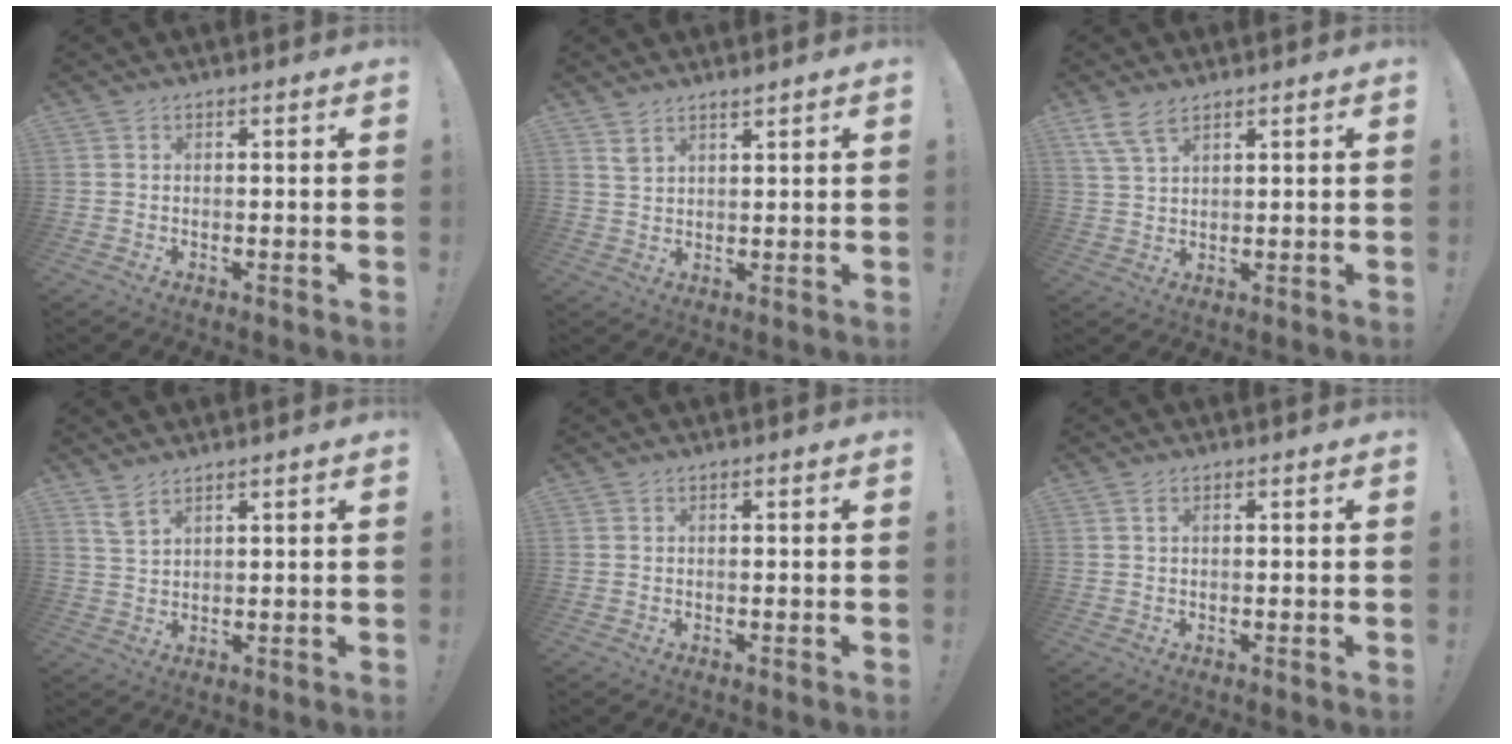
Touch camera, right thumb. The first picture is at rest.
{"total": 3.0, "force": [2.6, 0.9, 1.2], "torque": [-0.019, -0.018, 0.048]}
{"total": 6.8, "force": [4.7, 2.8, 4.0], "torque": [-0.087, -0.011, 0.093]}
{"total": 4.1, "force": [3.2, 1.0, 2.3], "torque": [-0.050, -0.013, 0.061]}
{"total": 0.0}
{"total": 0.8, "force": [0.3, 0.4, 0.7], "torque": [-0.015, 0.002, 0.005]}